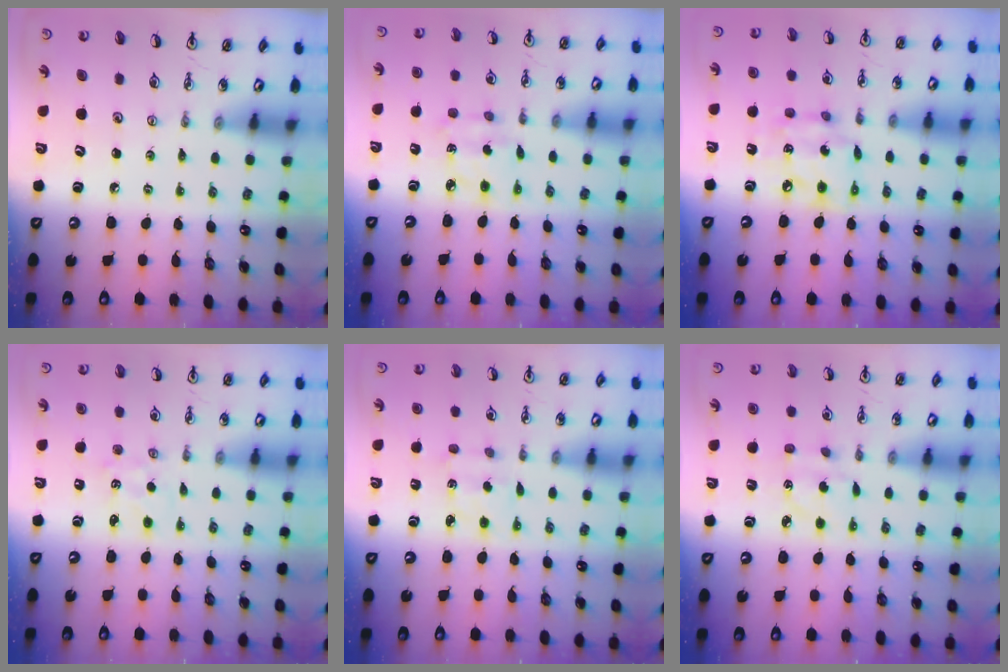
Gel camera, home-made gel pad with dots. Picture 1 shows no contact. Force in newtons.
{"total": 3.3, "press": 3.3, "slide": 0.1}
{"total": 11.4, "press": 11.3, "slide": 1.2}
{"total": 1.6, "press": 1.5, "slide": 0.3}
{"total": 1.8, "press": 1.6, "slide": 0.7}
{"total": 3.8, "press": 3.8, "slide": 0.7}